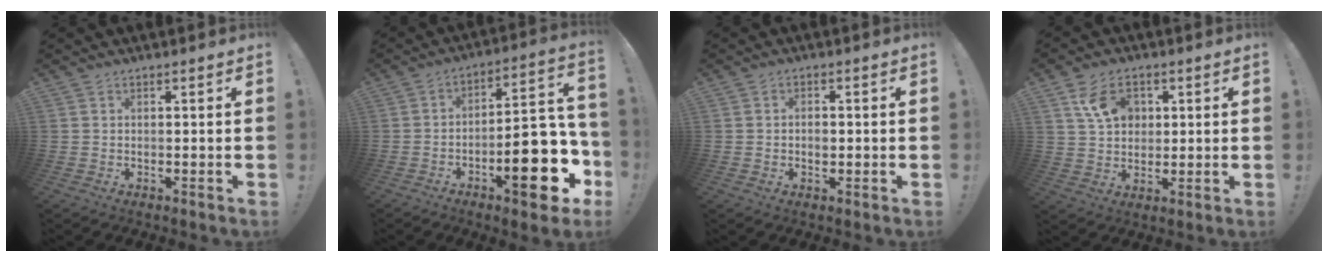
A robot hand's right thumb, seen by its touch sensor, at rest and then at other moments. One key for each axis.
{"total": 20.7, "fx": -8.1, "fy": 7.4, "fz": 17.5, "tx": -0.214, "ty": 0.047, "tz": -0.121}
{"total": 2.1, "fx": -0.6, "fy": 1.5, "fz": 1.4, "tx": -0.009, "ty": -0.001, "tz": -0.013}
{"total": 9.9, "fx": 4.0, "fy": 7.3, "fz": 5.3, "tx": -0.084, "ty": -0.003, "tz": 0.080}